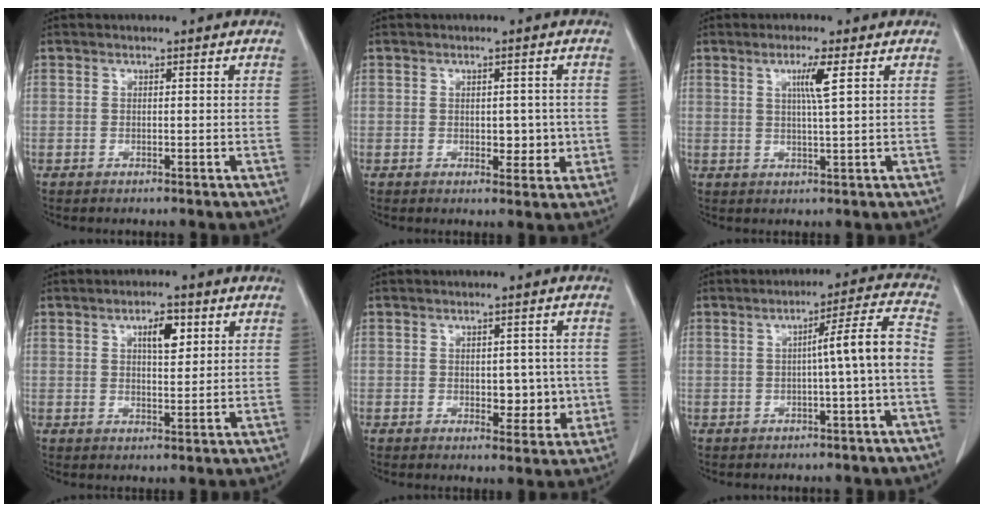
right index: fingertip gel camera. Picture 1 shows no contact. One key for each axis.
{"total": 3.6, "fx": -0.3, "fy": 2.2, "fz": 2.9, "tx": -0.025, "ty": 0.000, "tz": 0.002}
{"total": 4.0, "fx": 1.5, "fy": -0.5, "fz": 3.7, "tx": -0.070, "ty": -0.004, "tz": 0.026}
{"total": 4.6, "fx": 2.0, "fy": 1.7, "fz": 3.8, "tx": -0.062, "ty": 0.002, "tz": 0.032}
{"total": 4.9, "fx": -0.3, "fy": 3.0, "fz": 3.9, "tx": -0.035, "ty": 0.002, "tz": 0.003}
{"total": 6.8, "fx": -1.1, "fy": -0.9, "fz": 6.7, "tx": -0.097, "ty": 0.017, "tz": -0.015}